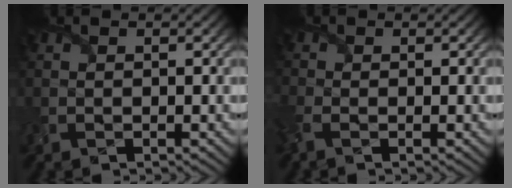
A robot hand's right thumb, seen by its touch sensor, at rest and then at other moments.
{"total": 2.9, "force": [-0.8, 1.9, 2.0], "torque": [-0.061, -0.007, -0.024]}